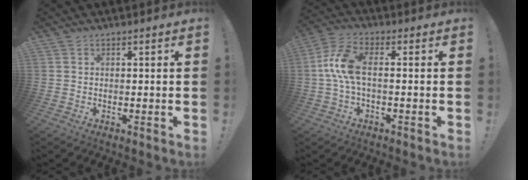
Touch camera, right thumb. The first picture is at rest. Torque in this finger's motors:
{"motor_torque": [0.39, 0.19, 1.13, -0.20, 0.30]}